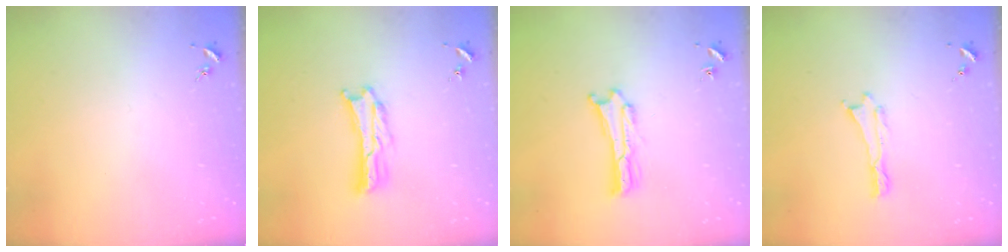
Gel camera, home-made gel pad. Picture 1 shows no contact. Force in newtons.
{"total": 1.7, "press": 1.7, "slide": 0.3}
{"total": 0.9, "press": 0.9, "slide": 0.2}
{"total": 0.0}